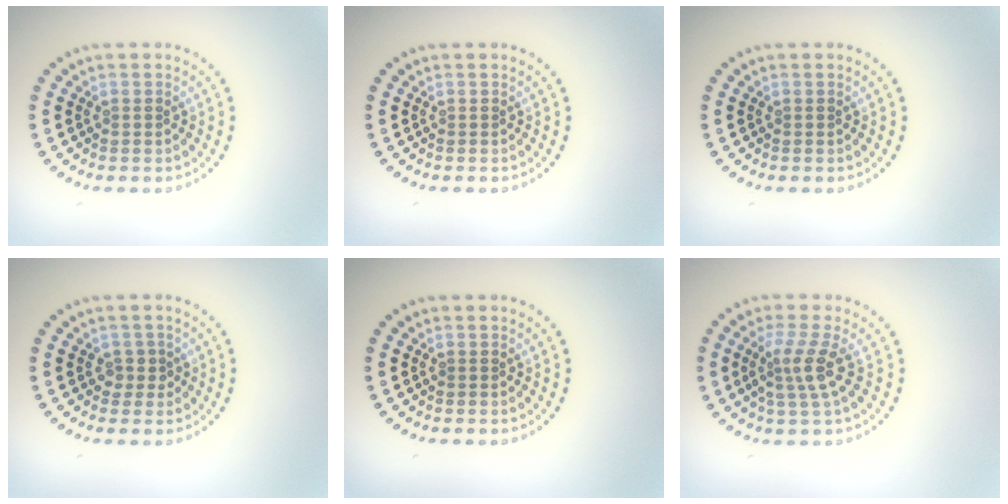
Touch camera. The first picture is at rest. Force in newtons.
{"total": 0.0}
{"total": 0.0}
{"total": 1.3, "press": 1.0, "slide": 0.7}
{"total": 0.0}
{"total": 2.8, "press": 2.1, "slide": 1.9}